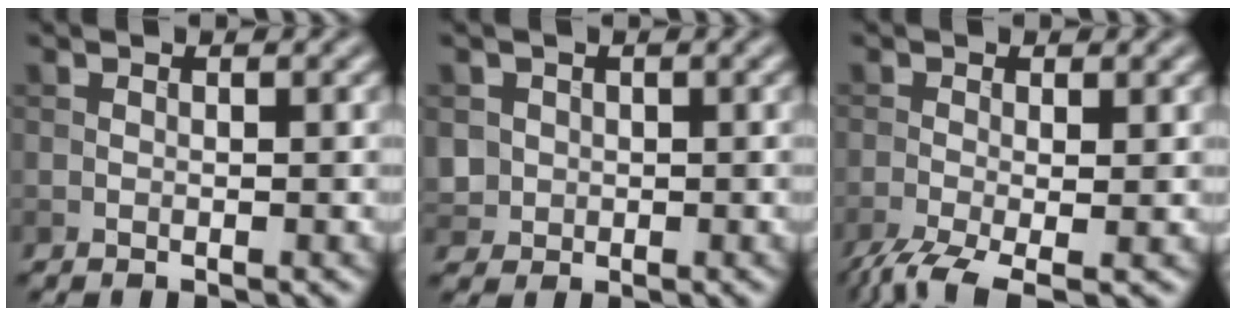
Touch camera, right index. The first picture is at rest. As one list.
[{"total": 2.0, "force": [0.1, 2.0, 0.3], "torque": [-0.004, -0.004, 0.008]}, {"total": 4.4, "force": [-2.6, 1.2, 3.4], "torque": [-0.071, -0.014, -0.055]}]